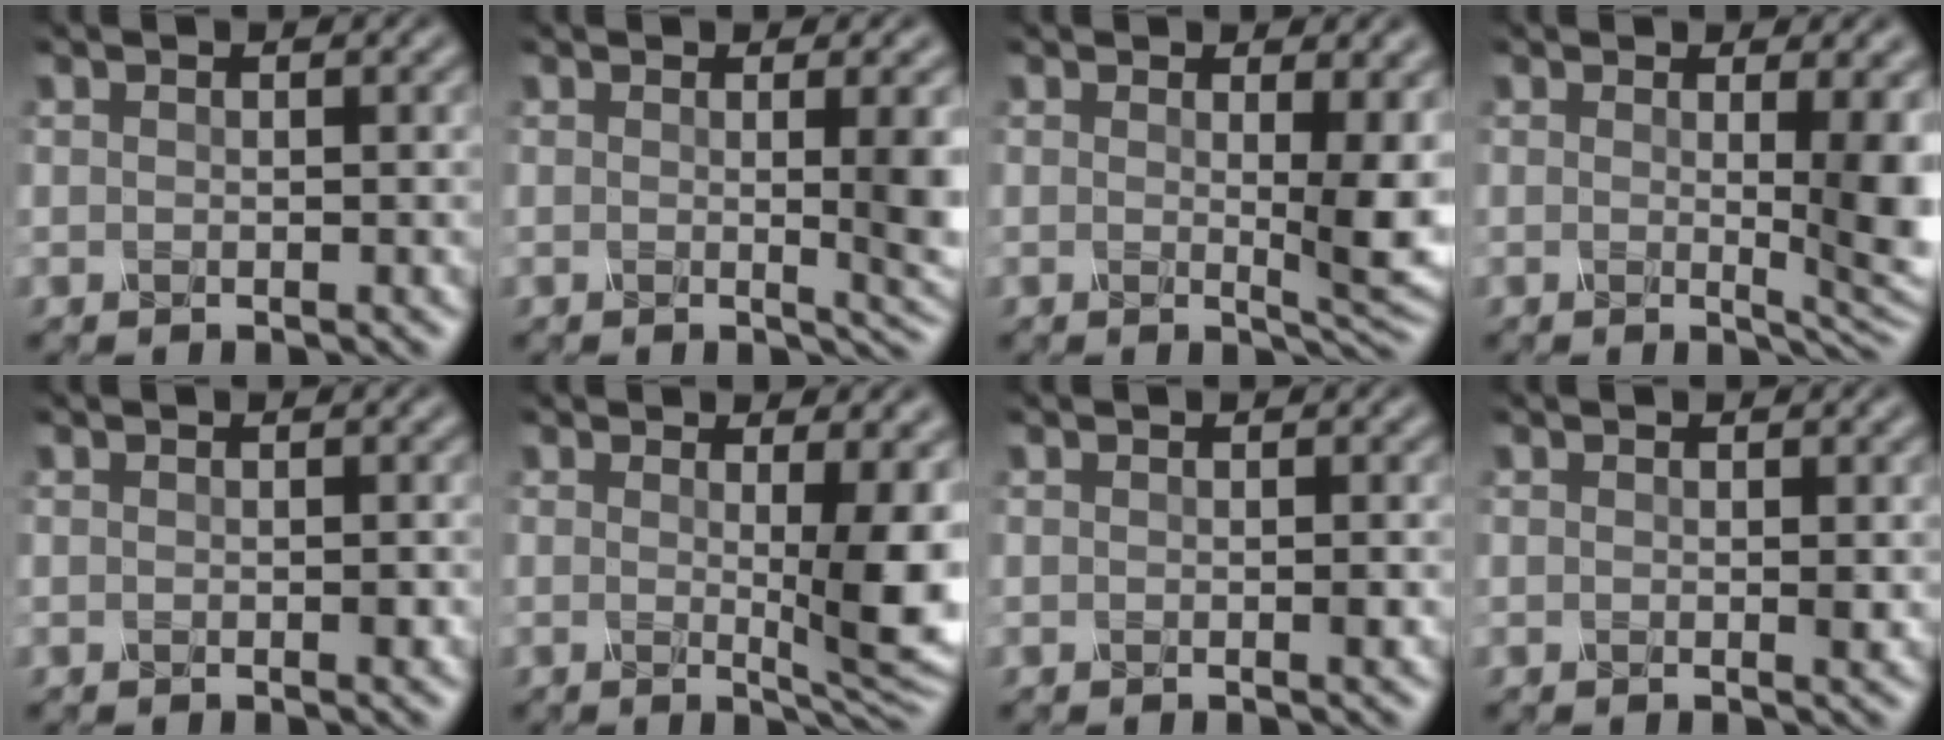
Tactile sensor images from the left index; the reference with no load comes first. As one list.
[{"total": 3.8, "force": [0.5, 1.0, 3.7], "torque": [-0.039, -0.008, 0.004]}, {"total": 4.4, "force": [1.0, 1.1, 4.2], "torque": [-0.058, -0.011, 0.016]}, {"total": 5.5, "force": [0.9, 1.5, 5.2], "torque": [-0.060, -0.013, 0.014]}, {"total": 0.0}, {"total": 6.0, "force": [0.6, 1.4, 5.9], "torque": [-0.076, -0.012, 0.010]}, {"total": 0.0}, {"total": 0.5, "force": [0.2, 0.2, 0.4], "torque": [-0.010, -0.001, 0.004]}]